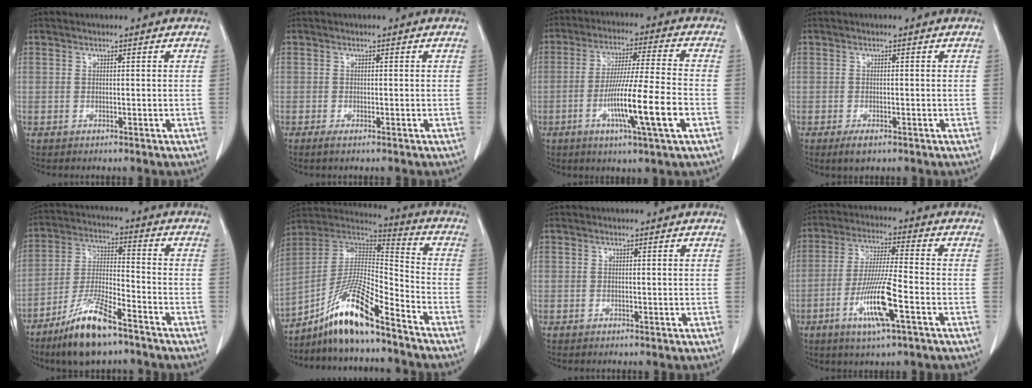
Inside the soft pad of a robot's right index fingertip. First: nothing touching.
{"total": 1.1, "force": [-0.7, 0.0, 0.8], "torque": [-0.017, -0.003, -0.013]}
{"total": 13.1, "force": [-4.3, -0.6, 12.4], "torque": [-0.225, -0.014, -0.079]}
{"total": 2.2, "force": [-1.3, 0.8, 1.6], "torque": [-0.031, -0.004, -0.018]}
{"total": 12.0, "force": [-8.3, 2.2, 8.3], "torque": [-0.176, -0.024, -0.155]}
{"total": 14.1, "force": [-10.2, 1.3, 9.7], "torque": [-0.186, 0.009, -0.183]}
{"total": 0.0}
{"total": 10.9, "force": [-4.3, 0.3, 10.1], "torque": [-0.197, -0.015, -0.082]}